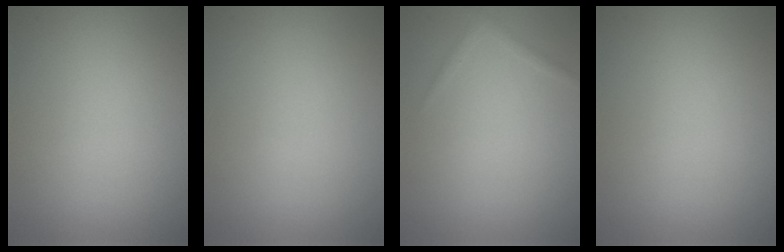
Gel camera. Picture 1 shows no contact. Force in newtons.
{"total": 0.0}
{"total": 0.6, "press": 0.6, "slide": 0.1}
{"total": 0.0}